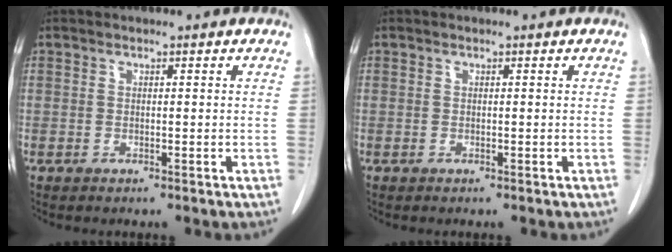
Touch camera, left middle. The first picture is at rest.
{"total": 0.0}